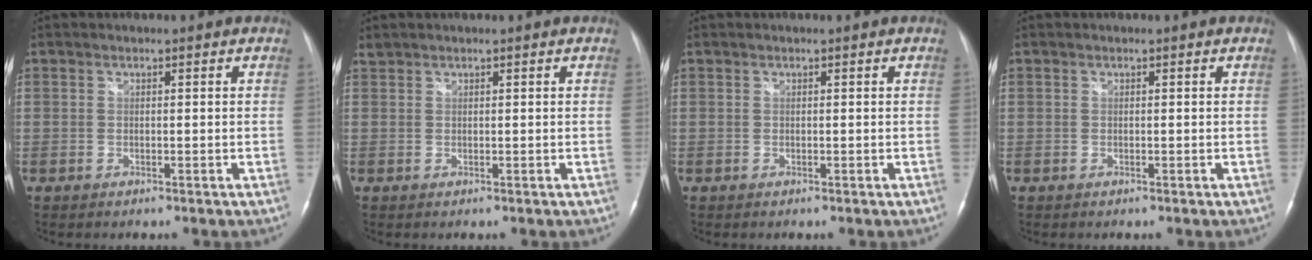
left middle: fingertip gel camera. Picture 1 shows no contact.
{"total": 0.7, "force": [0.7, 0.1, -0.1], "torque": [-0.006, 0.011, 0.018]}
{"total": 0.0}
{"total": 0.0}